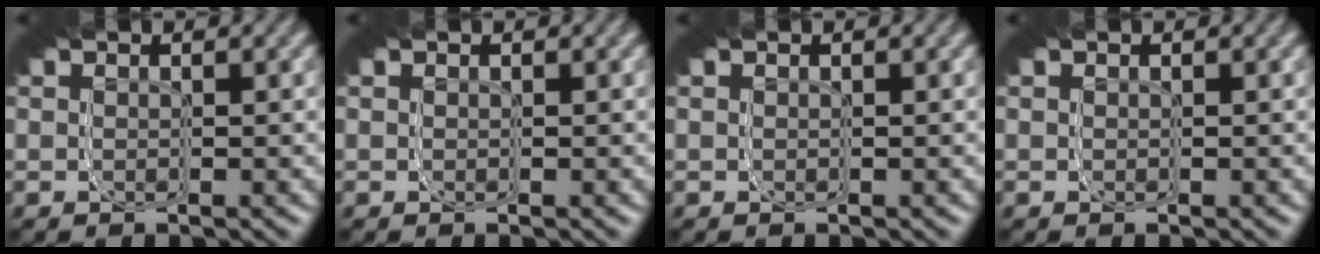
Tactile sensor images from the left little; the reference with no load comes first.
{"total": 0.0}
{"total": 0.0}
{"total": 0.0}